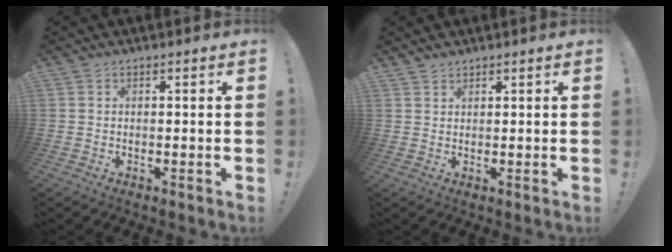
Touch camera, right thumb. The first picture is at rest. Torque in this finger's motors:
{"motor_torque": [0.01, -0.20, -0.07, 0.28, 0.00]}